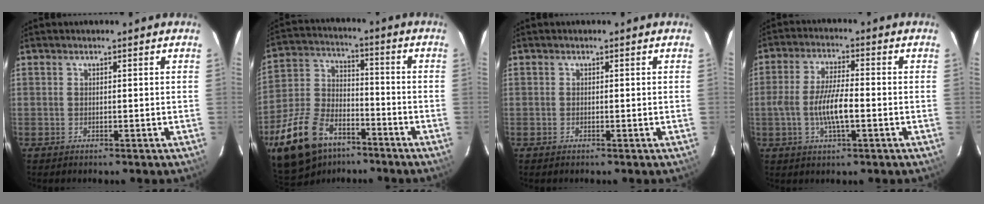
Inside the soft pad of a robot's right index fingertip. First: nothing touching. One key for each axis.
{"total": 19.1, "fx": -12.3, "fy": 10.5, "fz": 10.3, "tx": -0.237, "ty": 0.005, "tz": -0.216}
{"total": 0.0}
{"total": 7.6, "fx": -1.6, "fy": 1.9, "fz": 7.2, "tx": -0.143, "ty": 0.001, "tz": -0.029}